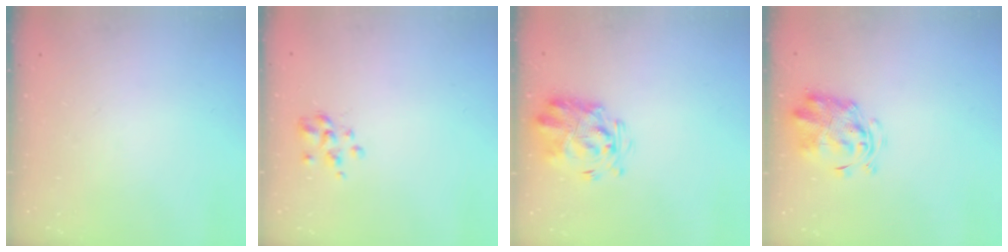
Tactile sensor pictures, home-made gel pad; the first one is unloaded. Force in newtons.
{"total": 2.7, "press": 2.6, "slide": 0.6}
{"total": 3.1, "press": 2.9, "slide": 1.1}
{"total": 2.9, "press": 2.9, "slide": 0.6}